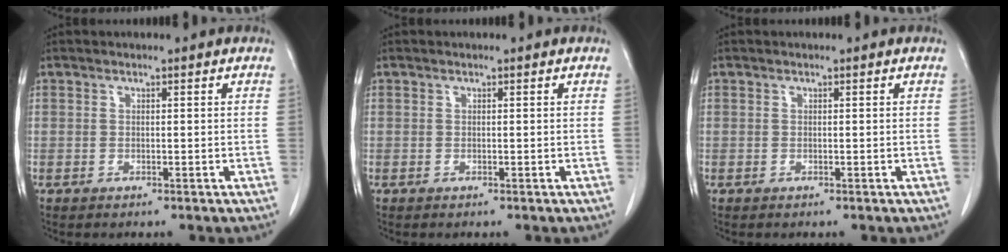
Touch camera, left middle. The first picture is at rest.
{"total": 0.0}
{"total": 0.0}